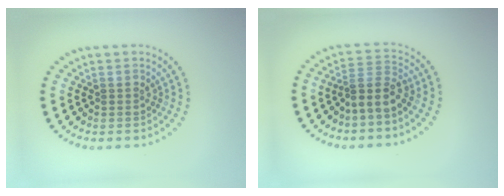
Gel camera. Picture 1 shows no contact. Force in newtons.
{"total": 2.9, "press": 2.1, "slide": 2.0}